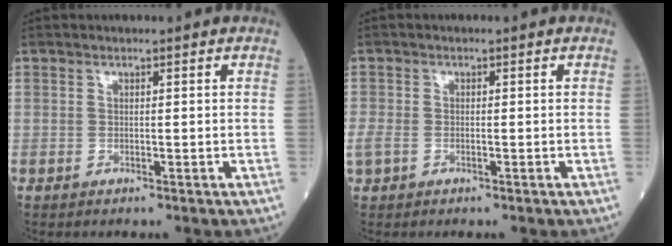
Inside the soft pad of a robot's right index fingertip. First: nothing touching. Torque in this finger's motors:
{"motor_torque": [0.34, -0.12, 0.16, 0.04]}